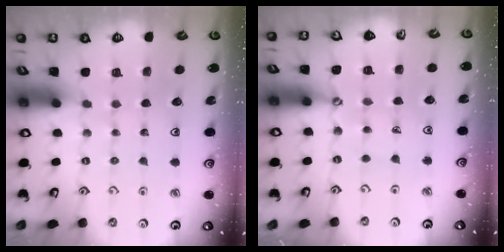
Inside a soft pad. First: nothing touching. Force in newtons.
{"total": 0.6, "press": 0.6, "slide": 0.1}